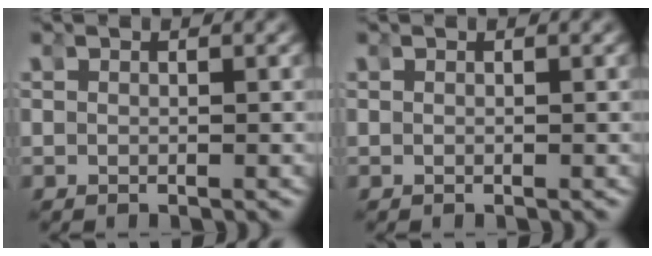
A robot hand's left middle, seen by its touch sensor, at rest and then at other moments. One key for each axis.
{"total": 0.0}